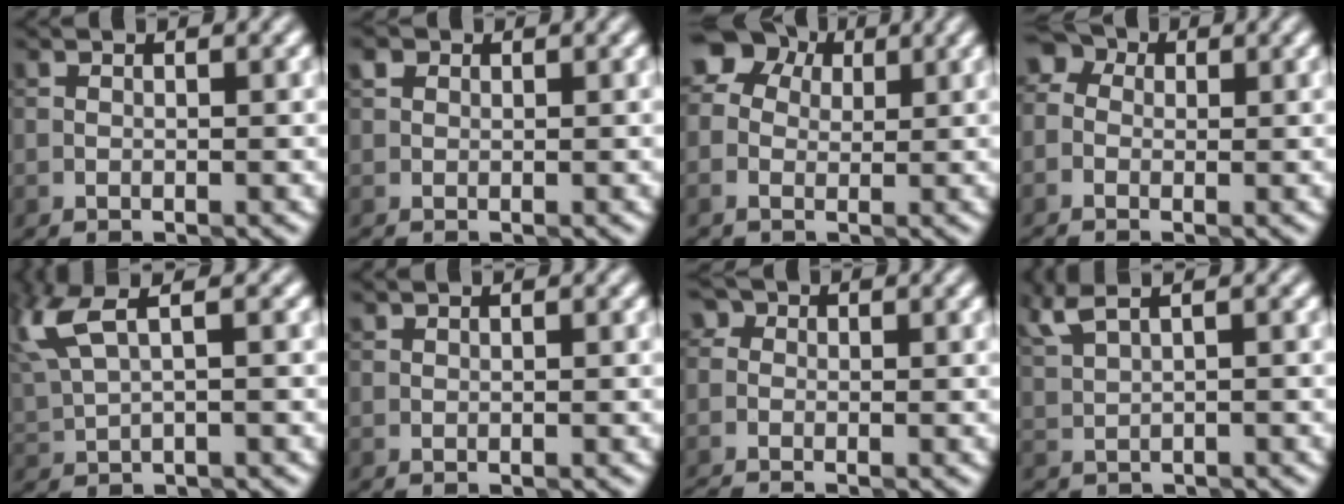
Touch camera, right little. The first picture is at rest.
{"total": 0.7, "force": [-0.1, 0.7, 0.1], "torque": [0.004, 0.006, -0.003]}
{"total": 6.0, "force": [1.8, 5.3, 2.1], "torque": [-0.036, 0.029, 0.004]}
{"total": 3.6, "force": [-0.4, 3.2, 1.7], "torque": [-0.032, 0.020, -0.027]}
{"total": 4.8, "force": [2.4, 1.5, 3.8], "torque": [-0.101, 0.015, 0.056]}
{"total": 0.0}
{"total": 2.6, "force": [-1.4, 1.8, 1.2], "torque": [-0.013, 0.011, -0.037]}
{"total": 2.5, "force": [1.9, 0.7, 1.4], "torque": [-0.029, 0.009, 0.045]}